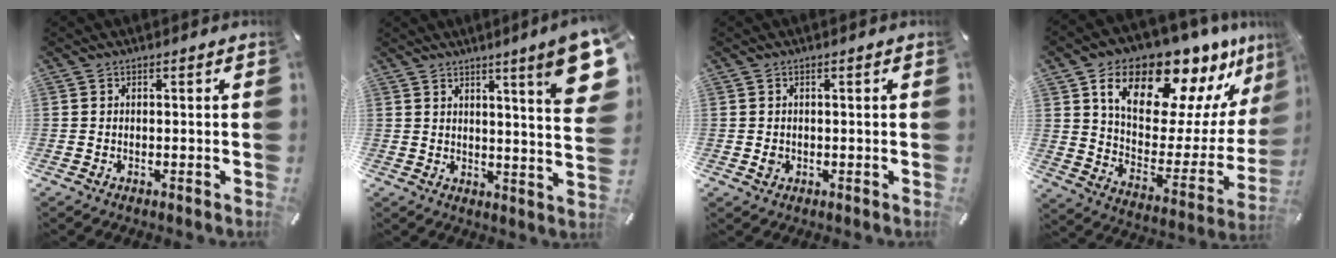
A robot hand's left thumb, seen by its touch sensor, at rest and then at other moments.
{"total": 12.9, "force": [6.9, 1.1, 10.8], "torque": [-0.156, -0.044, 0.107]}
{"total": 1.2, "force": [-0.1, 1.1, 0.5], "torque": [-0.011, 0.004, -0.002]}
{"total": 20.2, "force": [14.4, 9.8, 10.2], "torque": [-0.171, -0.103, 0.244]}